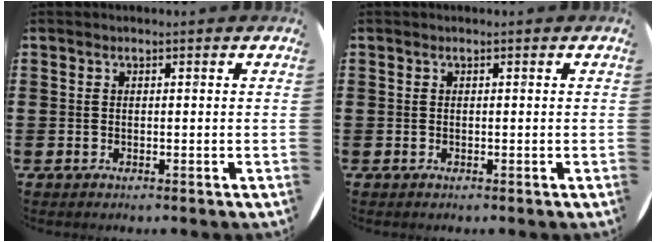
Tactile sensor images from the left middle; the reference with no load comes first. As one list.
[{"total": 0.0}]